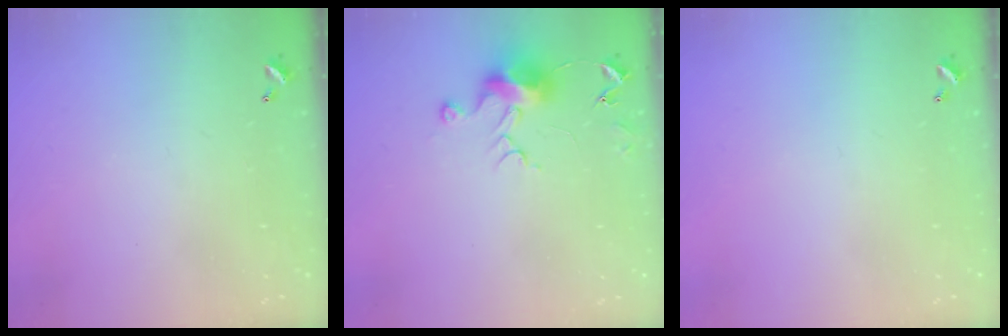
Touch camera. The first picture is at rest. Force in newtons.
{"total": 7.7, "press": 7.7, "slide": 0.4}
{"total": 0.0}